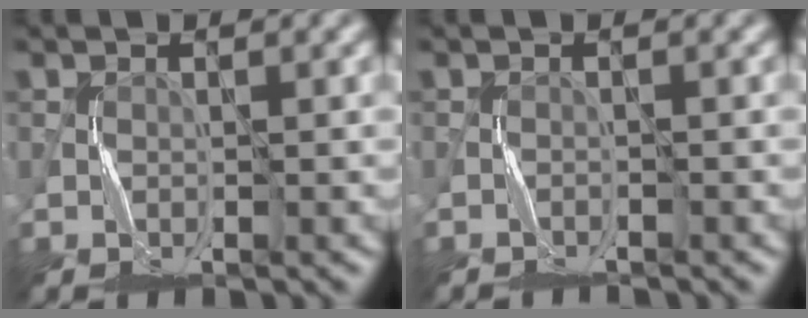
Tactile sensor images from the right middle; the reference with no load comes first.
{"total": 1.0, "force": [-1.0, -0.1, -0.3], "torque": [0.002, -0.001, -0.021]}